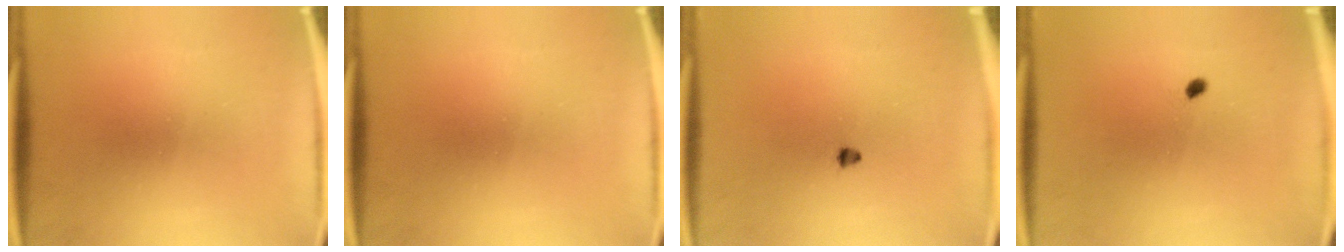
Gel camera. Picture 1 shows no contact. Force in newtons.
{"total": 0.0}
{"total": 1.1}
{"total": 0.8}